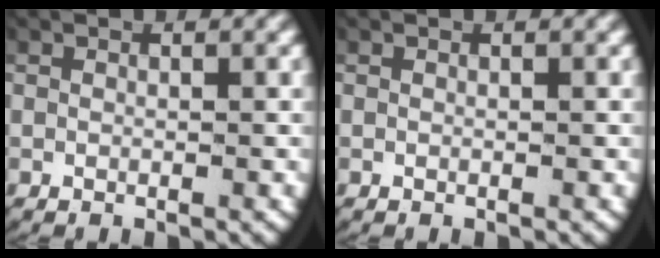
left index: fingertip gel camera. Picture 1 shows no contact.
{"total": 0.0}